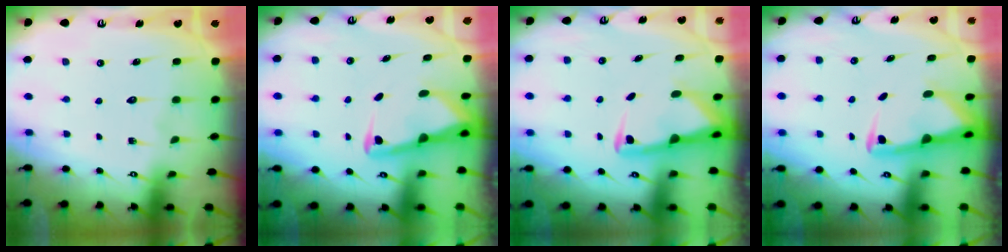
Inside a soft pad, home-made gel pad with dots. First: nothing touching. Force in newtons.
{"total": 3.2, "press": 3.2, "slide": 0.3}
{"total": 3.0, "press": 2.9, "slide": 0.6}
{"total": 3.0, "press": 2.9, "slide": 0.6}